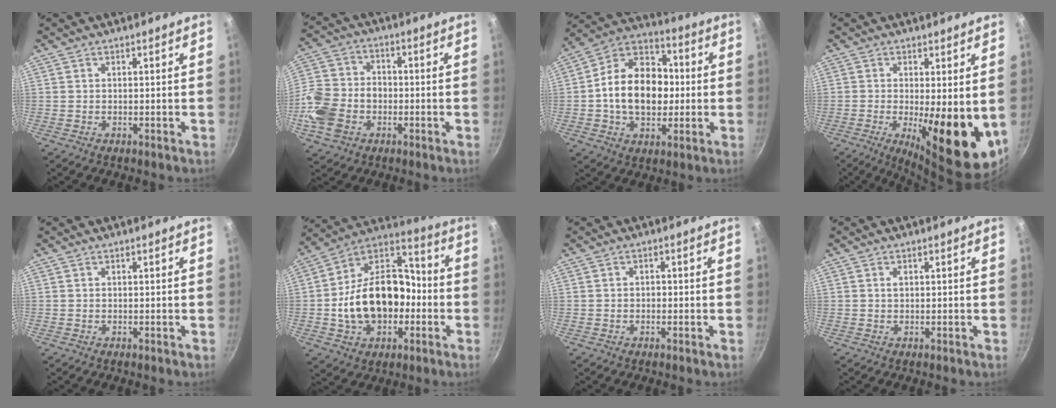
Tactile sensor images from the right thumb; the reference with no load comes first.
{"total": 13.7, "force": [-3.8, 10.5, 8.0], "torque": [-0.152, 0.028, -0.082]}
{"total": 18.3, "force": [-0.7, 13.3, 12.6], "torque": [-0.172, 0.034, -0.024]}
{"total": 14.0, "force": [-1.7, 4.2, 13.2], "torque": [-0.168, -0.020, -0.014]}
{"total": 0.0}
{"total": 21.6, "force": [-3.5, 15.2, 14.9], "torque": [-0.227, 0.065, -0.059]}
{"total": 1.1, "force": [-0.3, 0.9, 0.6], "torque": [-0.008, 0.004, -0.006]}
{"total": 0.8, "force": [0.2, 0.6, 0.6], "torque": [-0.008, 0.002, 0.005]}